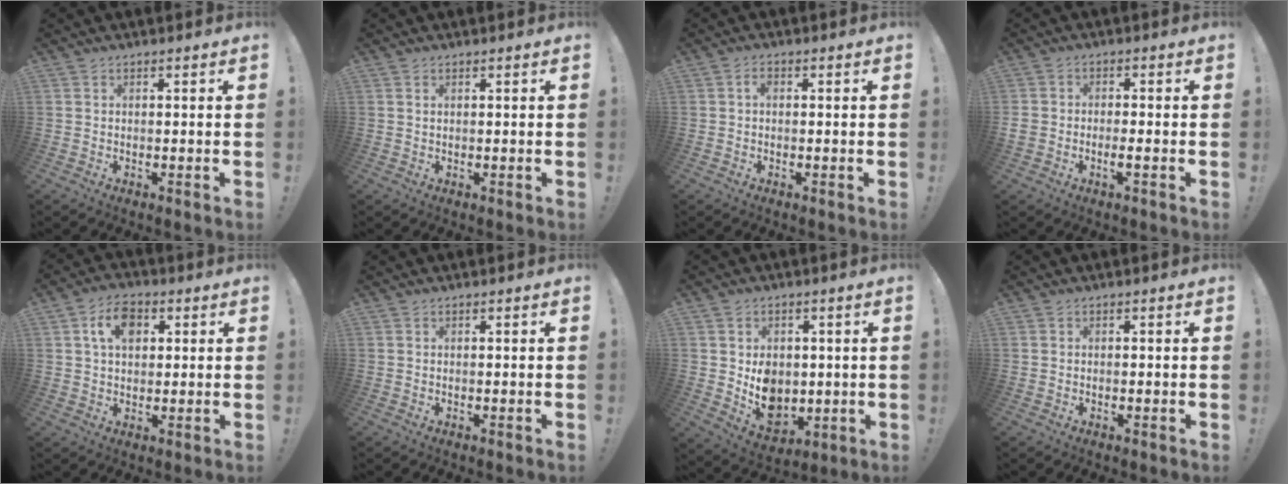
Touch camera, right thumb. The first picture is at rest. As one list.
[{"total": 0.6, "force": [0.3, 0.3, 0.4], "torque": [-0.008, 0.000, 0.006]}, {"total": 1.6, "force": [-0.1, 1.0, 1.2], "torque": [-0.025, 0.007, -0.004]}, {"total": 3.1, "force": [-1.3, 1.3, 2.5], "torque": [-0.039, 0.003, -0.021]}, {"total": 8.7, "force": [2.9, 5.8, 5.8], "torque": [-0.096, 0.010, 0.054]}, {"total": 0.0}, {"total": 10.1, "force": [0.8, 9.0, 4.5], "torque": [-0.065, -0.013, 0.027]}, {"total": 0.0}]